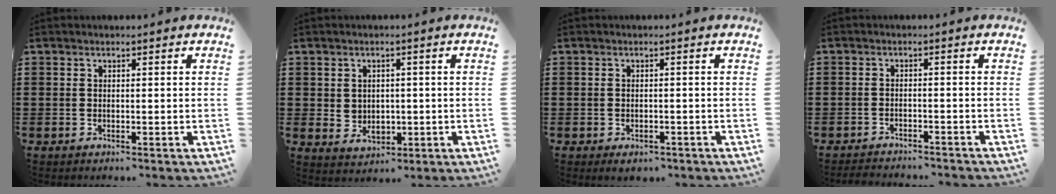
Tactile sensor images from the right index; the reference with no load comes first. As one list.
[{"total": 2.7, "force": [0.8, 2.5, 0.7], "torque": [-0.016, 0.007, 0.011]}, {"total": 1.1, "force": [-1.0, 0.4, 0.2], "torque": [-0.007, 0.003, -0.022]}, {"total": 2.0, "force": [-1.9, 0.1, -0.3], "torque": [0.000, 0.003, -0.043]}]